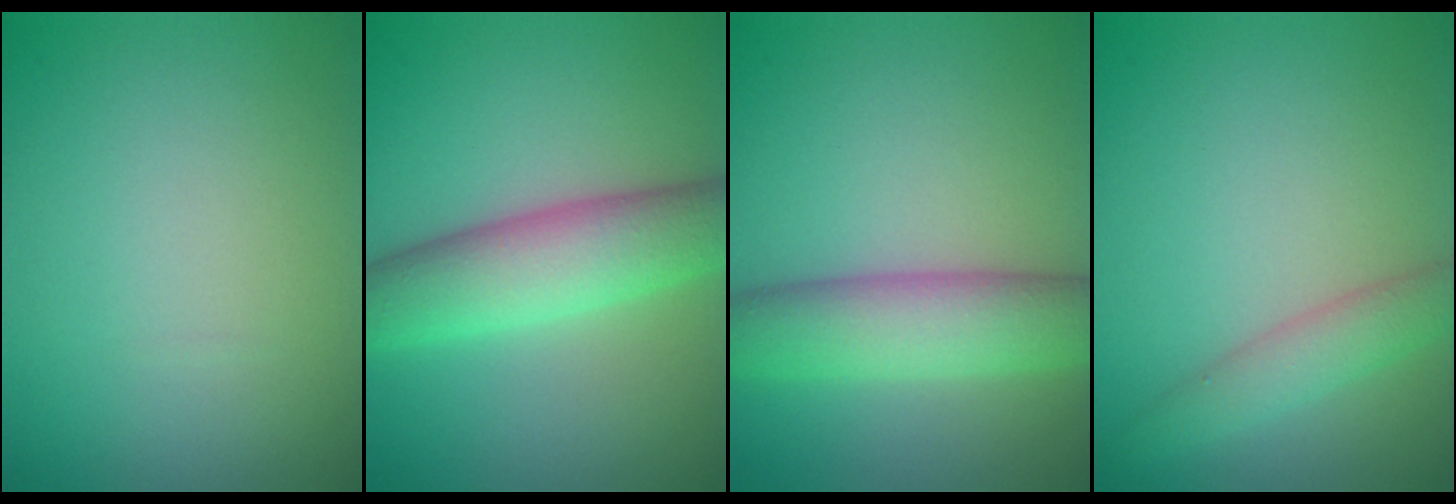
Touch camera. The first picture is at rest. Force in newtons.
{"total": 6.5, "press": 6.5, "slide": 0.5}
{"total": 6.2, "press": 6.2, "slide": 0.2}
{"total": 2.7, "press": 2.7, "slide": 0.2}